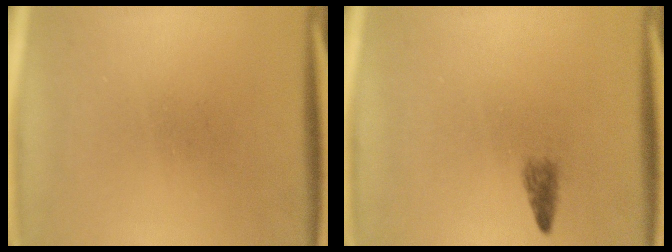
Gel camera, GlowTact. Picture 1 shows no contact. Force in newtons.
{"total": 1.4}